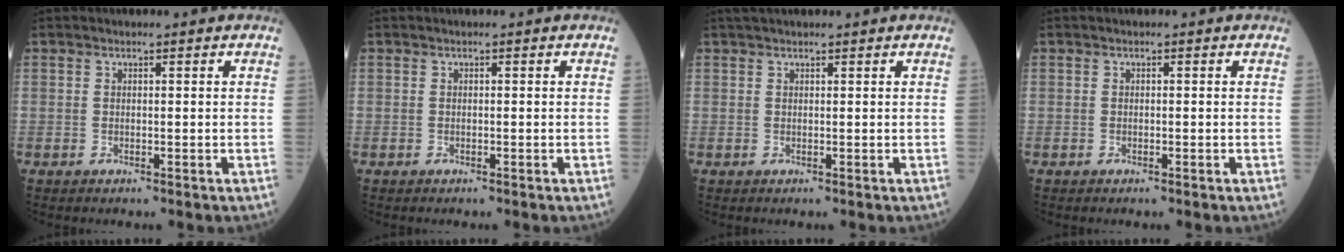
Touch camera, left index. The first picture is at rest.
{"total": 0.0}
{"total": 3.6, "force": [3.1, 0.3, 1.7], "torque": [-0.018, 0.032, 0.049]}
{"total": 0.0}